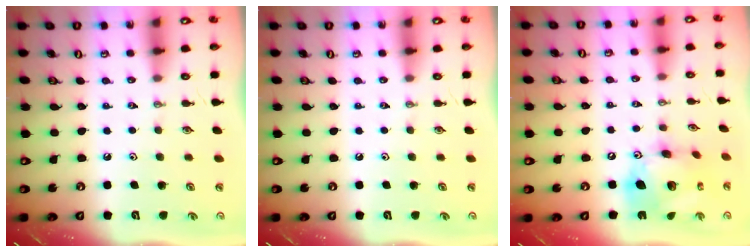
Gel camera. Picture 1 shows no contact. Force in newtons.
{"total": 0.0}
{"total": 18.4, "press": 18.3, "slide": 2.0}